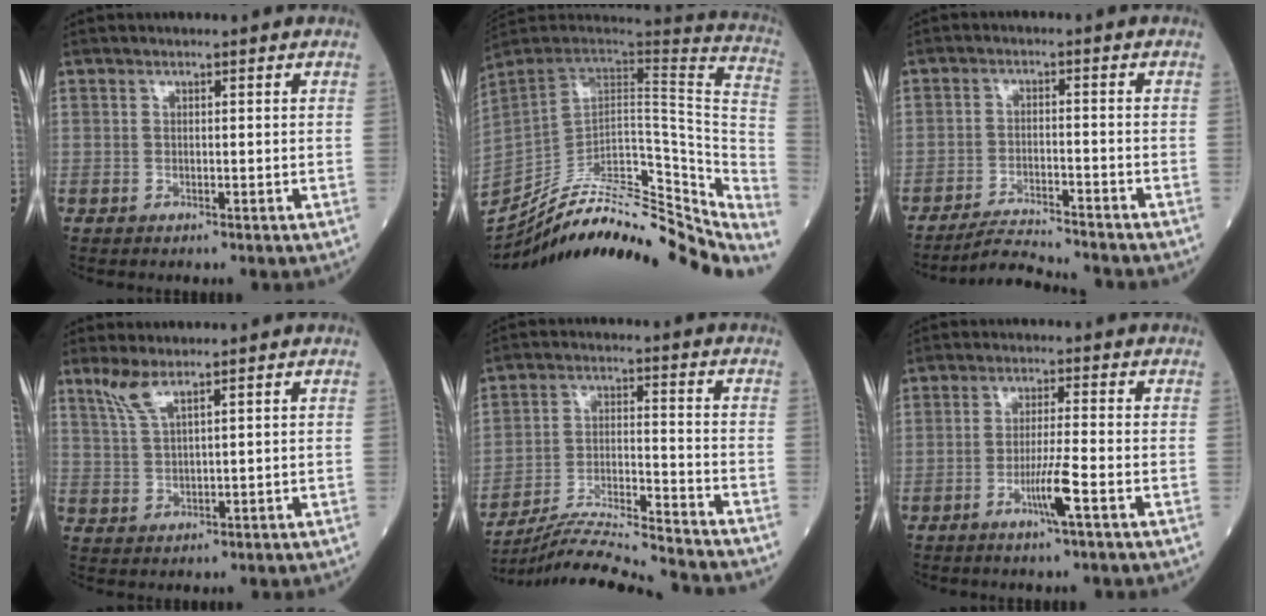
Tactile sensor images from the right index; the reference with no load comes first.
{"total": 32.5, "force": [-28.2, 8.2, 13.8], "torque": [-0.152, -0.012, -0.384]}
{"total": 7.1, "force": [-6.9, -0.7, 1.4], "torque": [-0.021, -0.012, -0.121]}
{"total": 3.8, "force": [2.8, 0.3, 2.5], "torque": [-0.063, 0.004, 0.064]}
{"total": 16.4, "force": [-15.8, -1.2, 4.6], "torque": [-0.080, -0.006, -0.254]}
{"total": 5.0, "force": [-2.2, -0.6, 4.5], "torque": [-0.086, -0.010, -0.043]}